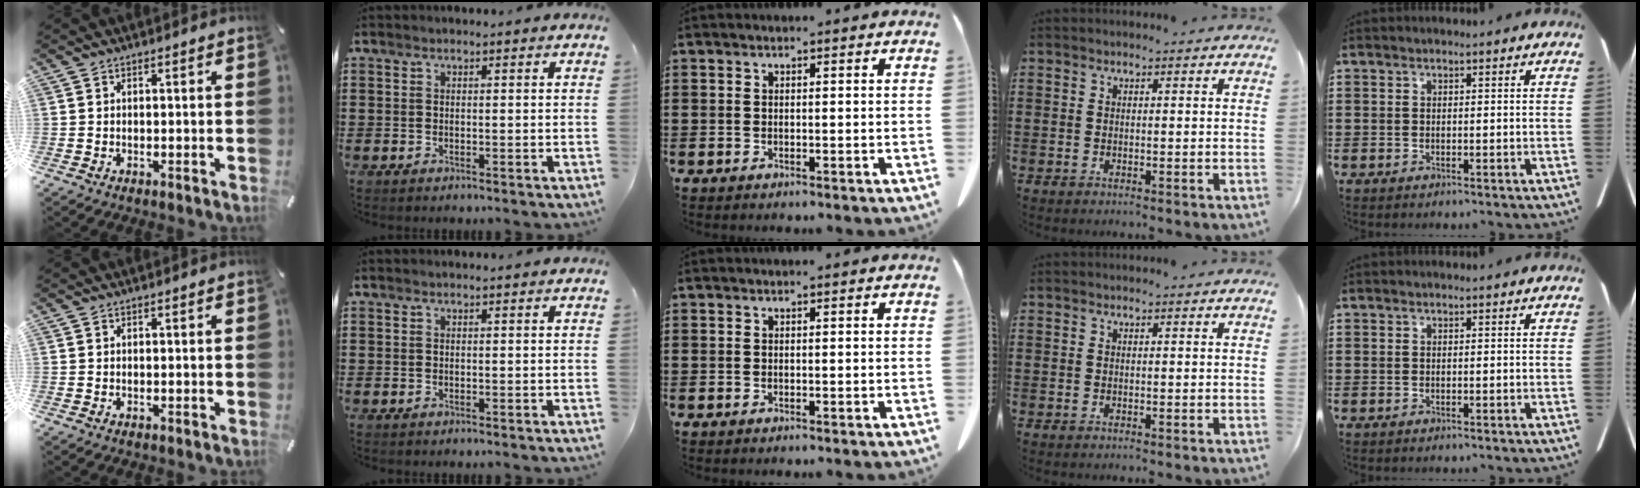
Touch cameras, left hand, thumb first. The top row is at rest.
{}